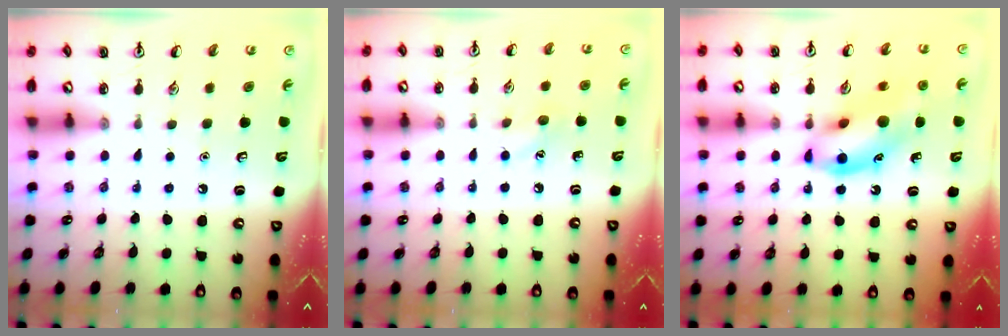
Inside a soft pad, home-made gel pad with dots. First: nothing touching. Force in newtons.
{"total": 6.0, "press": 5.8, "slide": 1.2}
{"total": 13.5, "press": 13.3, "slide": 2.7}